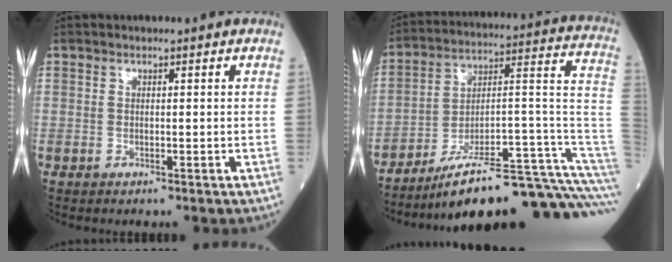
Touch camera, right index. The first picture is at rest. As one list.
[{"total": 24.1, "force": [-19.1, -0.3, 14.6], "torque": [-0.116, 0.040, -0.290]}]